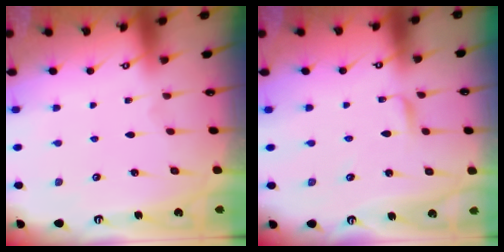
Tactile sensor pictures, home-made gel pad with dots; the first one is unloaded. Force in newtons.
{"total": 1.9, "press": 1.9, "slide": 0.2}